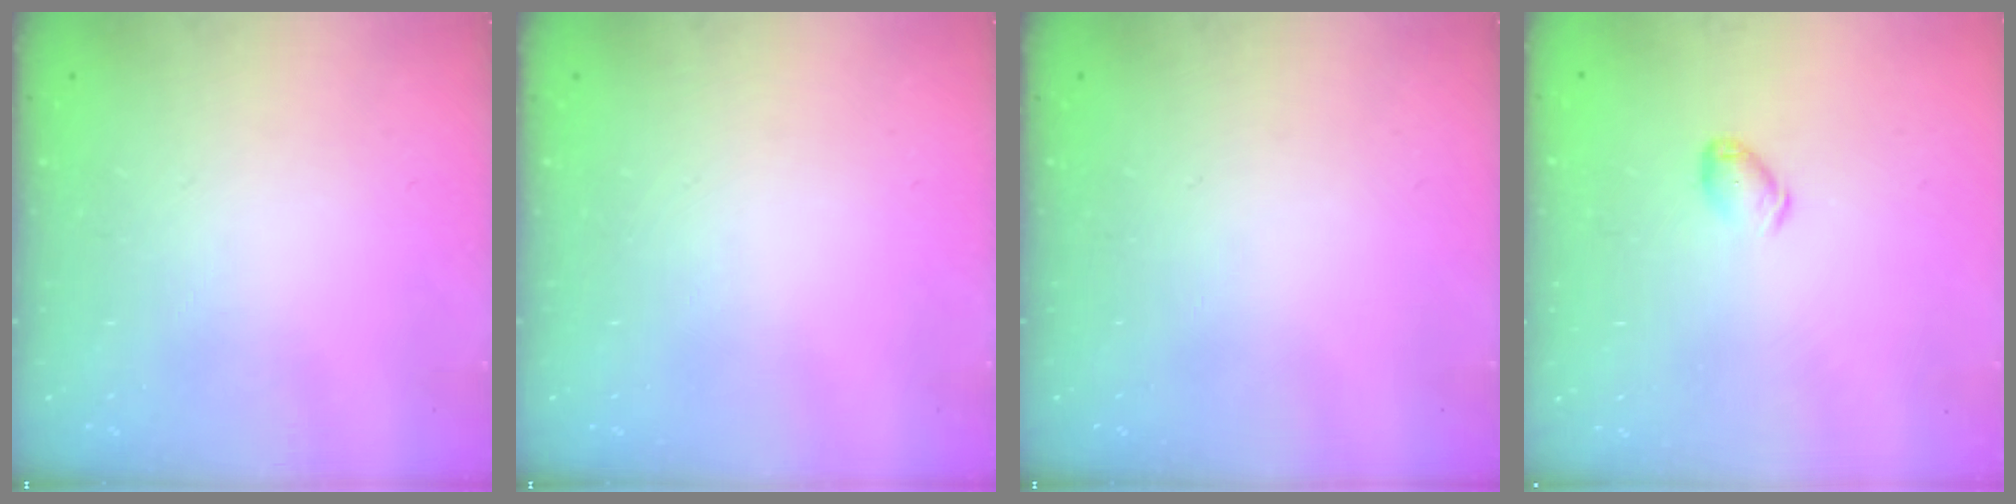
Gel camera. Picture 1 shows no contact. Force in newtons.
{"total": 0.0}
{"total": 0.0}
{"total": 5.1, "press": 5.0, "slide": 0.8}